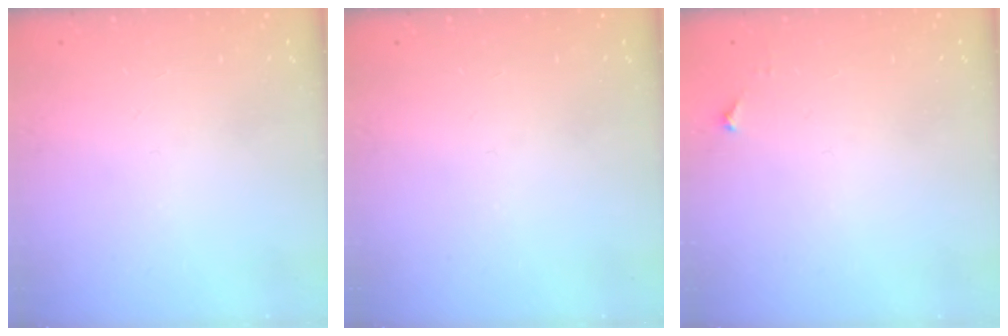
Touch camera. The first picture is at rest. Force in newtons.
{"total": 0.0}
{"total": 3.4, "press": 3.3, "slide": 0.5}